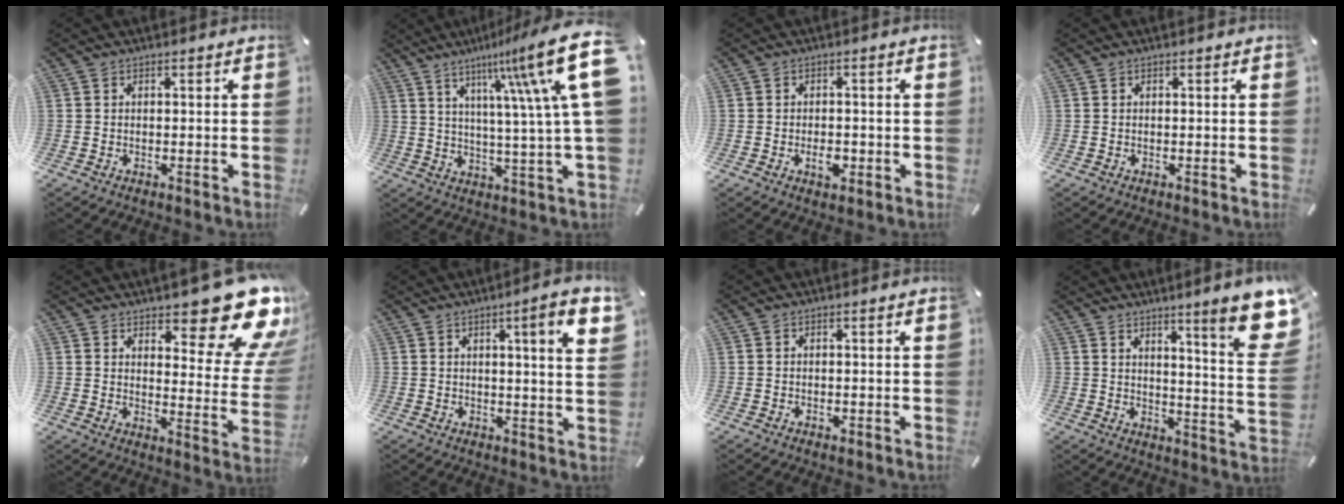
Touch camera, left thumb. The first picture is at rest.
{"total": 21.8, "force": [8.8, 3.2, 19.7], "torque": [-0.296, -0.050, 0.126]}
{"total": 4.0, "force": [-1.3, 2.2, 3.1], "torque": [-0.057, 0.004, -0.022]}
{"total": 0.0}
{"total": 18.1, "force": [12.6, 7.0, 10.9], "torque": [-0.120, -0.106, 0.210]}
{"total": 8.4, "force": [3.6, 0.5, 7.6], "torque": [-0.117, -0.010, 0.049]}
{"total": 0.7, "force": [-0.3, 0.4, 0.4], "torque": [-0.007, -0.002, -0.005]}
{"total": 13.7, "force": [8.3, 1.9, 10.8], "torque": [-0.153, -0.061, 0.132]}